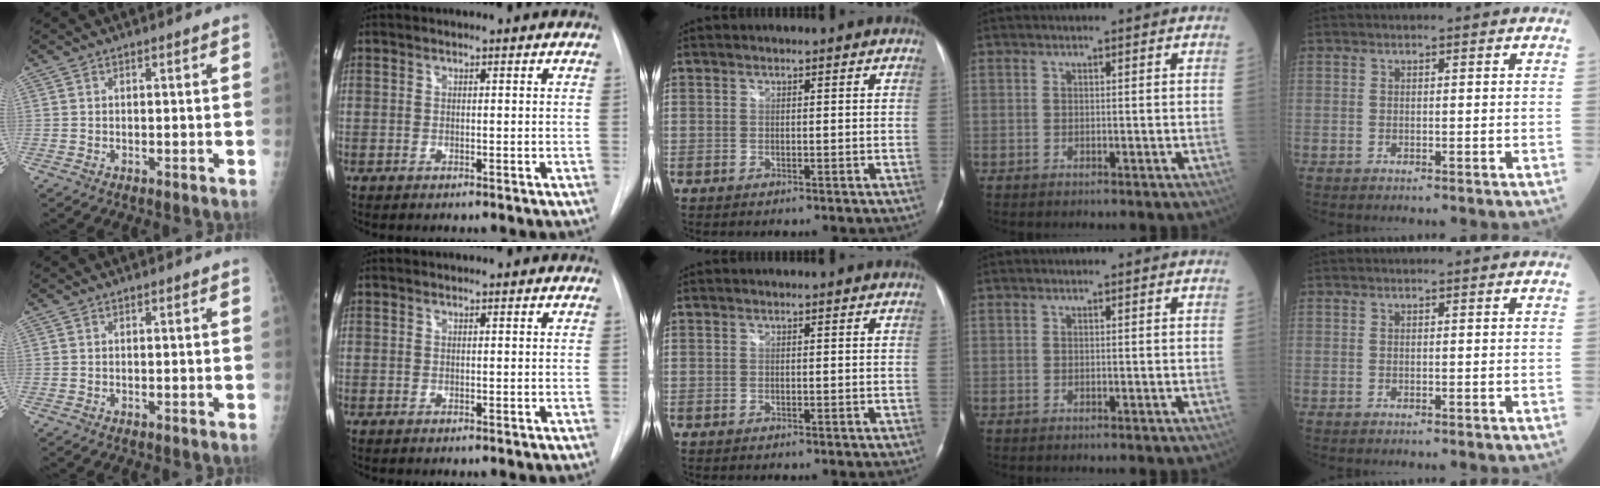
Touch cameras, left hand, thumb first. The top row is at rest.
{}